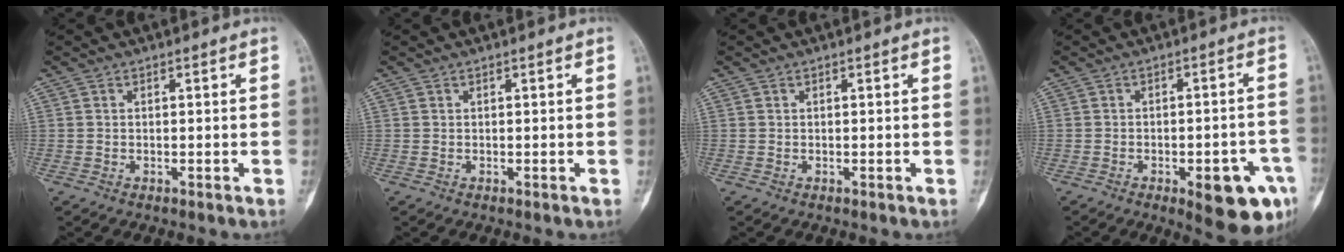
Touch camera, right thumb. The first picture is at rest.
{"total": 0.0}
{"total": 0.0}
{"total": 12.3, "force": [-5.3, 4.2, 10.3], "torque": [-0.113, 0.019, -0.058]}